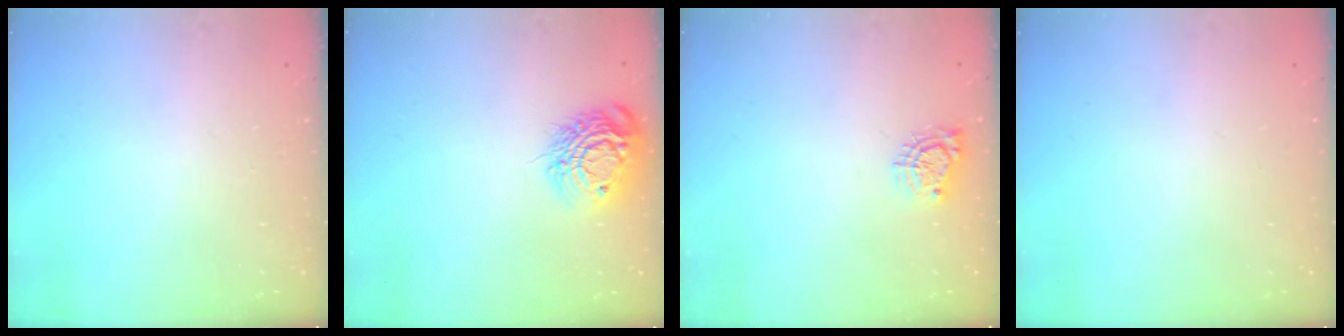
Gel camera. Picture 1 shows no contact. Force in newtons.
{"total": 13.1, "press": 13.1, "slide": 1.0}
{"total": 6.7, "press": 6.7, "slide": 0.1}
{"total": 0.0}